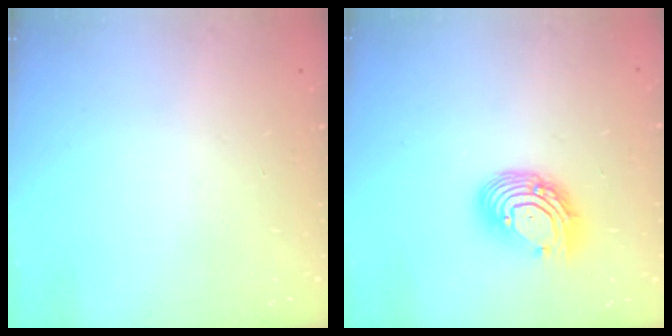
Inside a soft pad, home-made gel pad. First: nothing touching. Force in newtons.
{"total": 10.8, "press": 10.8, "slide": 1.0}